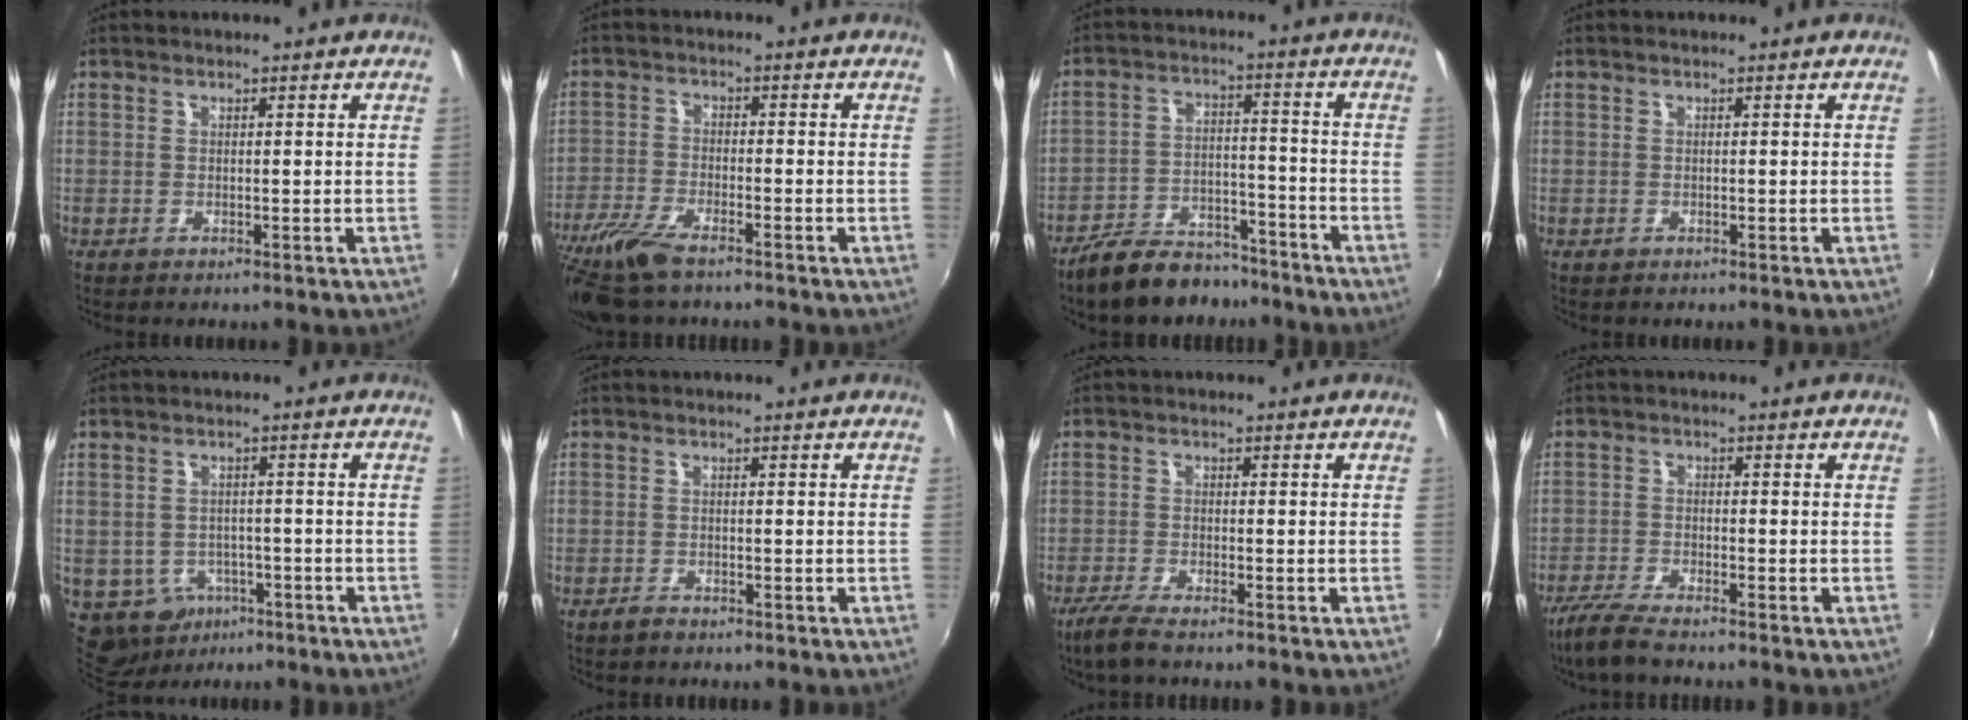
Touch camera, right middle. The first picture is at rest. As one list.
[{"total": 10.3, "force": [-7.8, 2.7, 6.1], "torque": [-0.150, -0.035, -0.155]}, {"total": 12.0, "force": [-10.1, 5.0, 4.2], "torque": [-0.096, 0.013, -0.151]}, {"total": 0.0}, {"total": 9.1, "force": [-4.1, 7.5, 3.2], "torque": [-0.096, -0.009, -0.044]}, {"total": 1.3, "force": [-1.2, 0.5, 0.4], "torque": [-0.010, 0.000, -0.022]}, {"total": 4.3, "force": [-3.5, 0.4, 2.5], "torque": [-0.074, -0.011, -0.070]}, {"total": 5.8, "force": [-5.0, 0.6, 3.0], "torque": [-0.085, -0.017, -0.098]}]